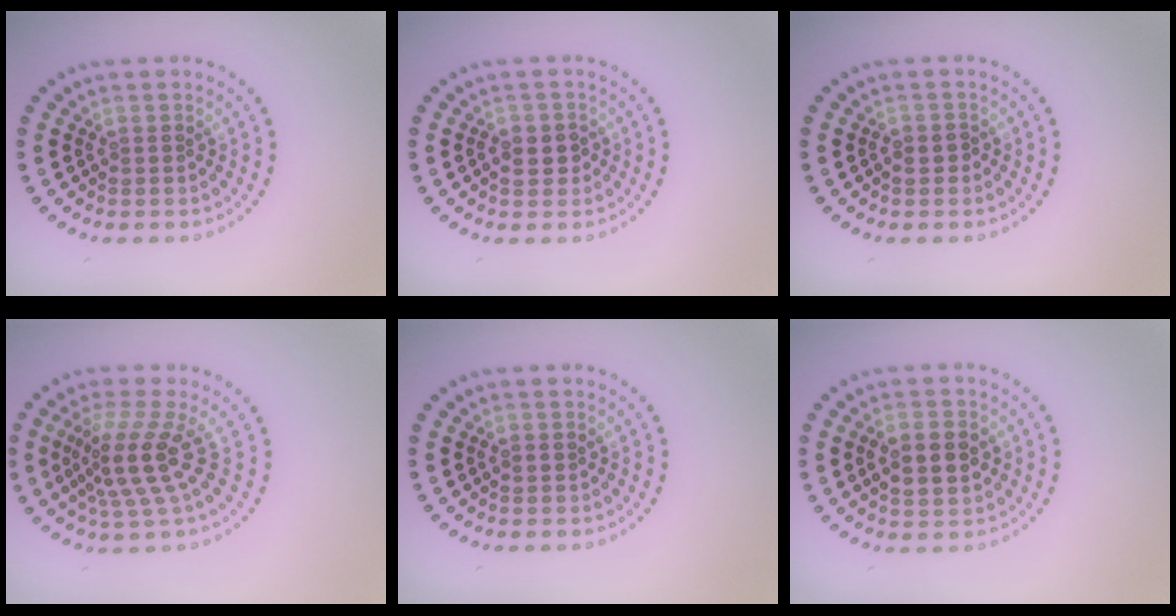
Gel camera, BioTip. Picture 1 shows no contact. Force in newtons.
{"total": 2.3, "press": 2.3, "slide": 0.6}
{"total": 0.8, "press": 0.7, "slide": 0.4}
{"total": 4.4, "press": 3.1, "slide": 3.1}
{"total": 0.6, "press": 0.6, "slide": 0.1}
{"total": 4.5, "press": 4.5, "slide": 0.5}